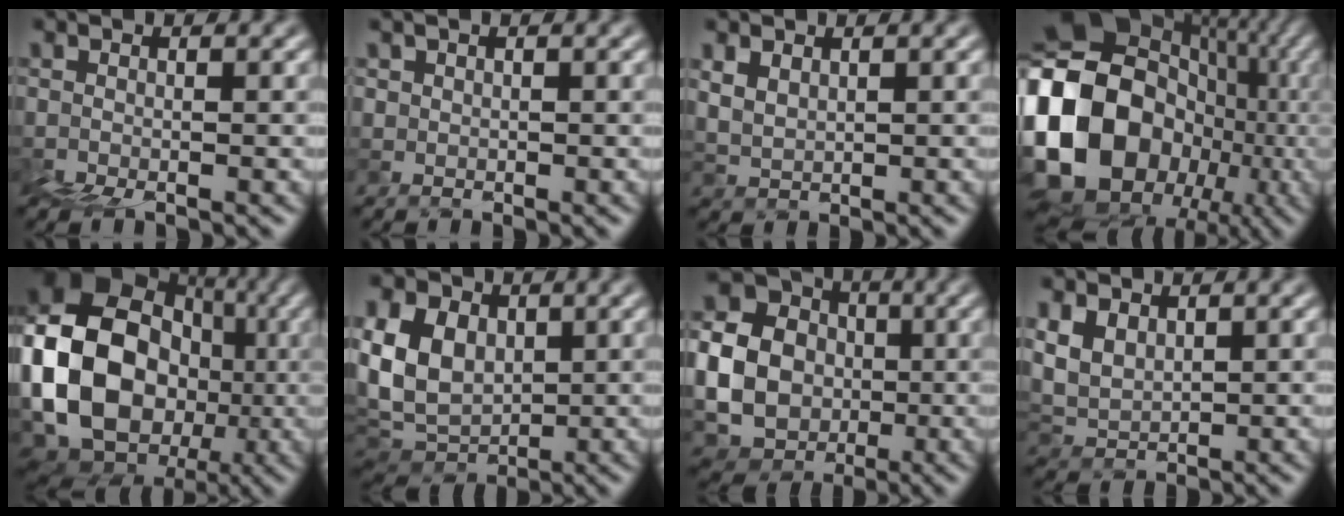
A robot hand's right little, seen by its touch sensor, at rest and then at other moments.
{"total": 1.5, "force": [1.2, 0.7, -0.6], "torque": [0.035, 0.014, 0.018]}
{"total": 2.4, "force": [2.4, 0.1, -0.4], "torque": [0.009, 0.004, 0.055]}
{"total": 18.9, "force": [-1.2, 16.2, 9.6], "torque": [-0.194, 0.009, -0.038]}
{"total": 13.9, "force": [0.0, 11.3, 8.0], "torque": [-0.152, 0.008, -0.002]}
{"total": 7.2, "force": [3.3, 5.1, 3.9], "torque": [-0.105, 0.018, 0.061]}
{"total": 12.1, "force": [1.1, 11.3, 4.4], "torque": [-0.117, 0.023, -0.007]}
{"total": 4.9, "force": [3.9, 2.6, 1.5], "torque": [-0.055, 0.018, 0.079]}